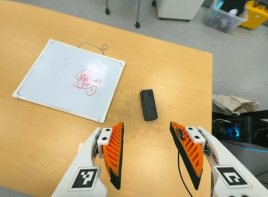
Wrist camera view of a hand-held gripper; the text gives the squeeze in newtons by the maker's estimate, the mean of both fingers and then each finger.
{"total": 0.0}